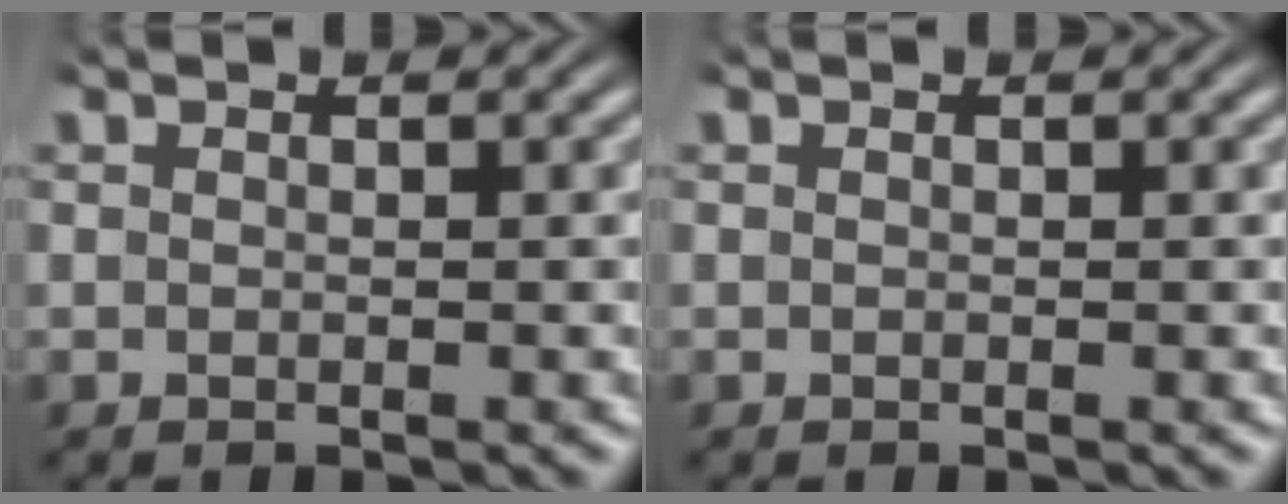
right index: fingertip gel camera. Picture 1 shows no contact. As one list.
[{"total": 0.0}]